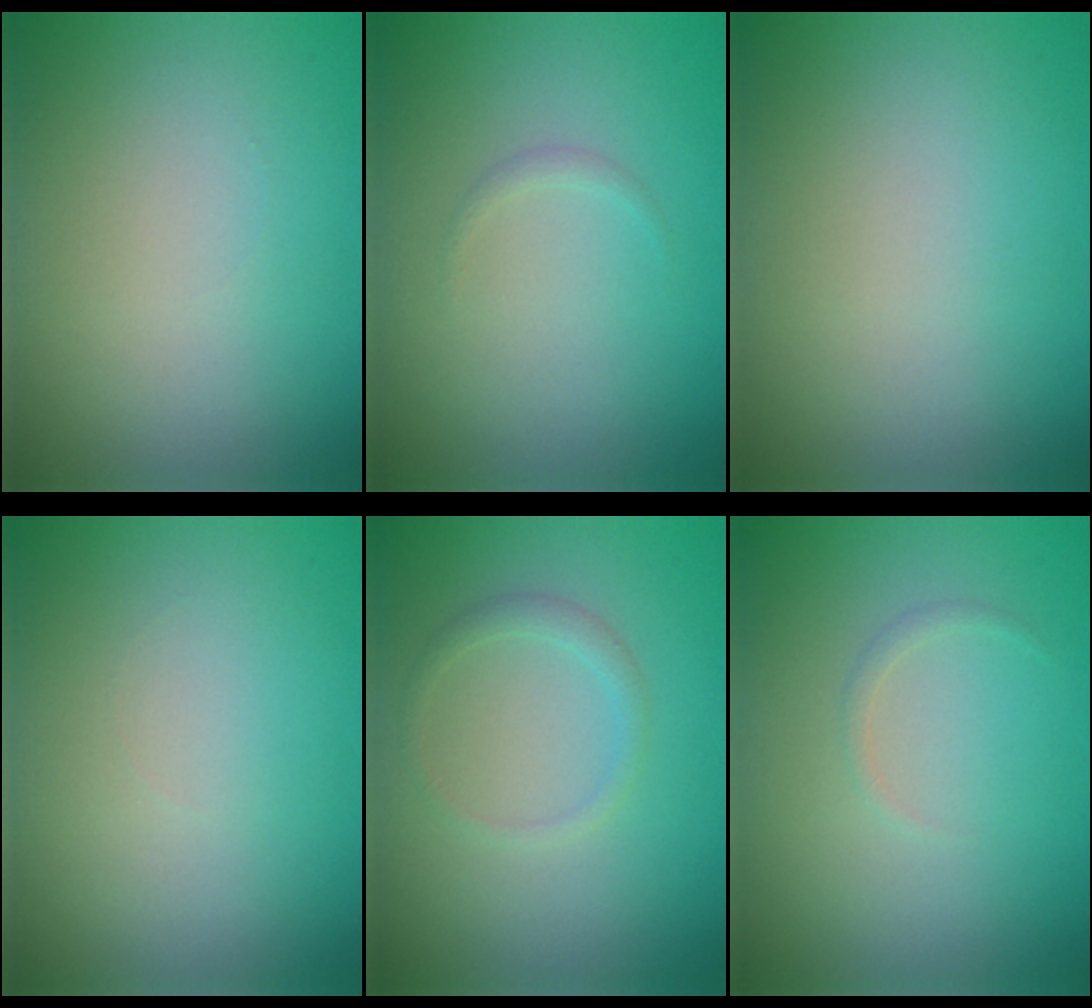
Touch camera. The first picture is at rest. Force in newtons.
{"total": 0.6, "press": 0.6, "slide": 0.0}
{"total": 0.0}
{"total": 0.0}
{"total": 1.2, "press": 1.1, "slide": 0.1}
{"total": 0.6, "press": 0.6, "slide": 0.0}